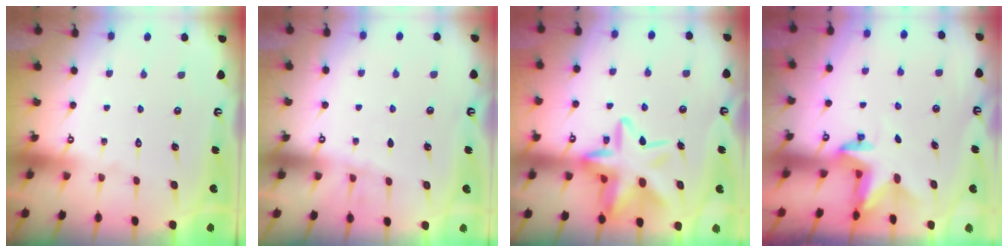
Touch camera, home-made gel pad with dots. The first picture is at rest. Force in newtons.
{"total": 1.4, "press": 1.3, "slide": 0.3}
{"total": 17.4, "press": 17.3, "slide": 1.5}
{"total": 2.4, "press": 2.3, "slide": 0.4}